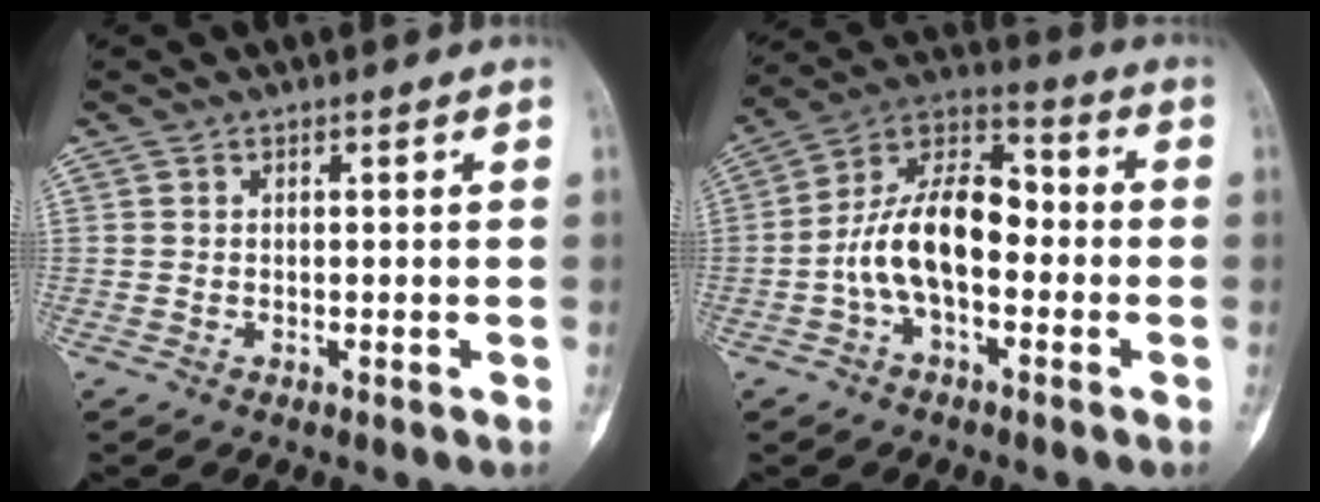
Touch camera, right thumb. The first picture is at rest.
{"total": 14.3, "force": [-2.3, 8.0, 11.6], "torque": [-0.199, 0.046, -0.050]}